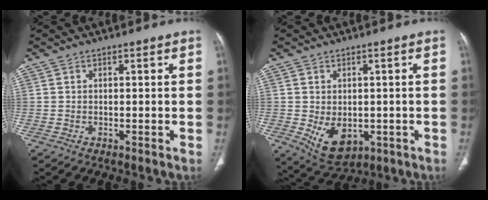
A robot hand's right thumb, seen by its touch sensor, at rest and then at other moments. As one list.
[{"total": 7.9, "force": [-1.5, 5.4, 5.6], "torque": [-0.071, -0.009, -0.003]}]